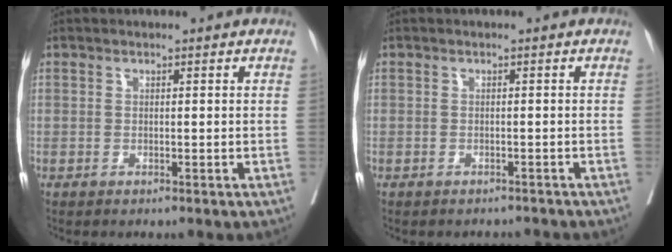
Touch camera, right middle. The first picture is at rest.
{"total": 2.7, "force": [-2.6, 0.8, 0.1], "torque": [0.003, -0.002, -0.035]}